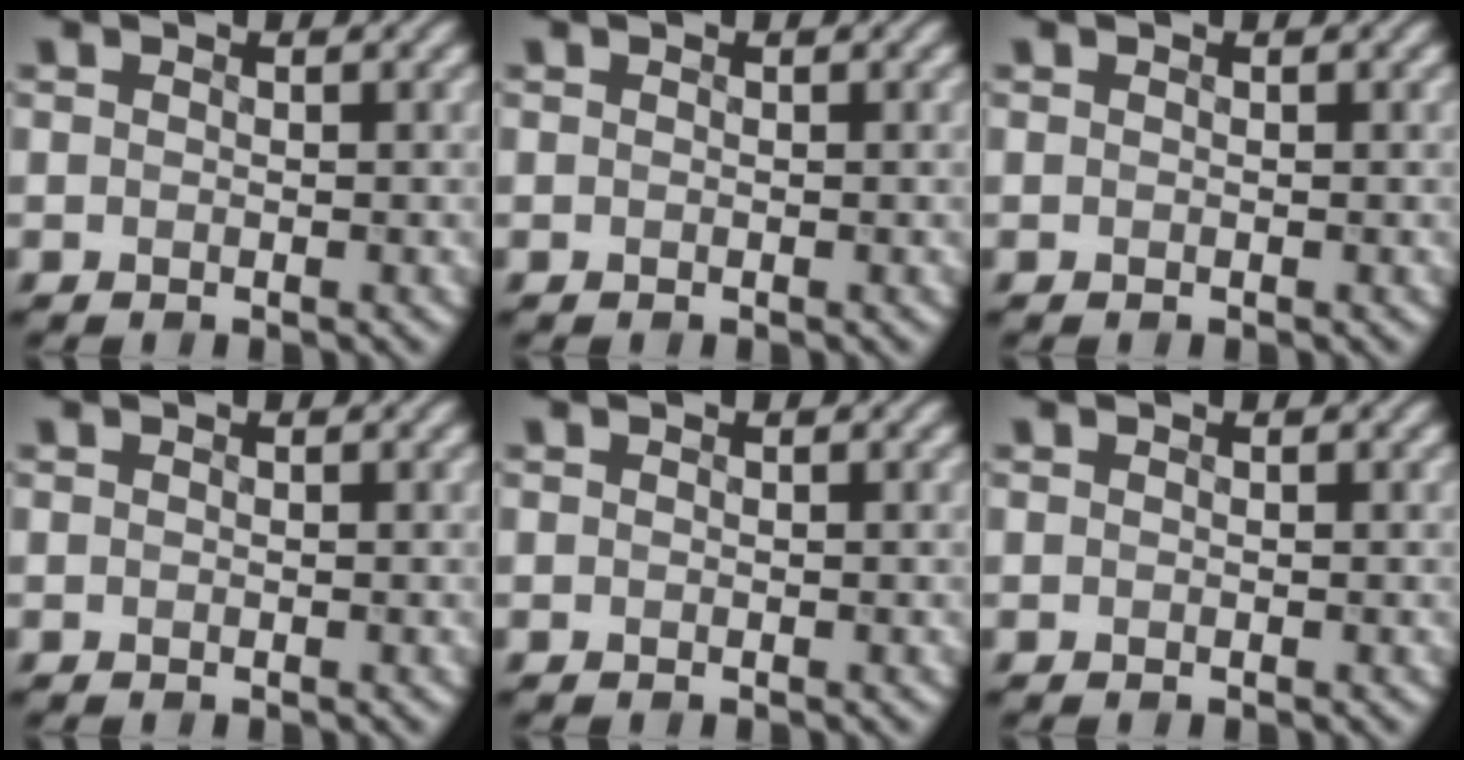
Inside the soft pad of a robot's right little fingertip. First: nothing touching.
{"total": 0.0}
{"total": 0.0}
{"total": 0.0}
{"total": 0.0}
{"total": 0.0}